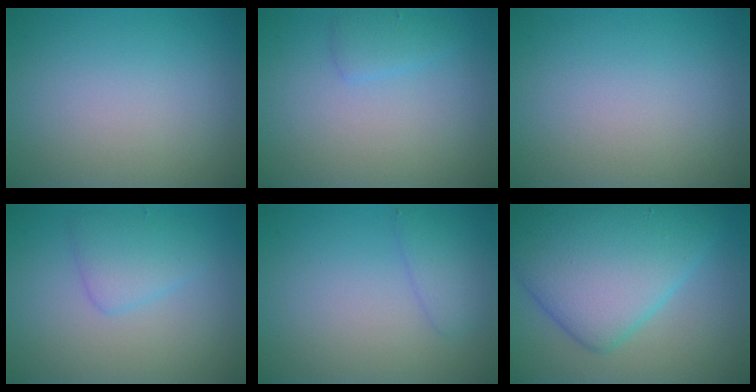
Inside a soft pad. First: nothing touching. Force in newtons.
{"total": 1.4, "press": 1.4, "slide": 0.1}
{"total": 0.0}
{"total": 2.5, "press": 2.5, "slide": 0.1}
{"total": 1.9, "press": 1.9, "slide": 0.1}
{"total": 9.5, "press": 9.5, "slide": 0.2}